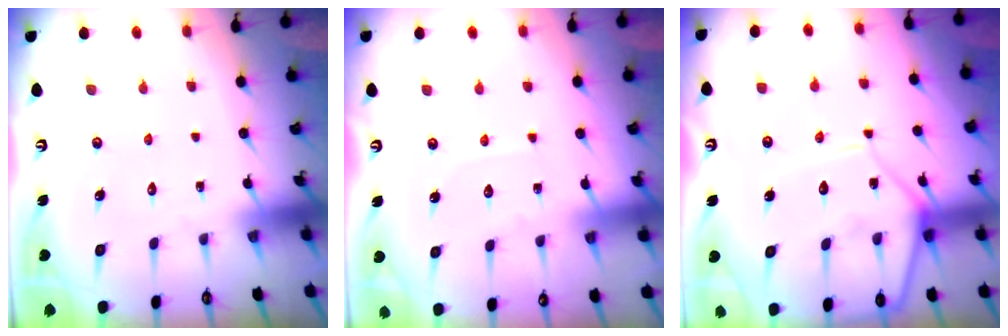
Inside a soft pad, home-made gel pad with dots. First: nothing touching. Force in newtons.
{"total": 3.2, "press": 3.2, "slide": 0.3}
{"total": 11.4, "press": 11.4, "slide": 1.1}